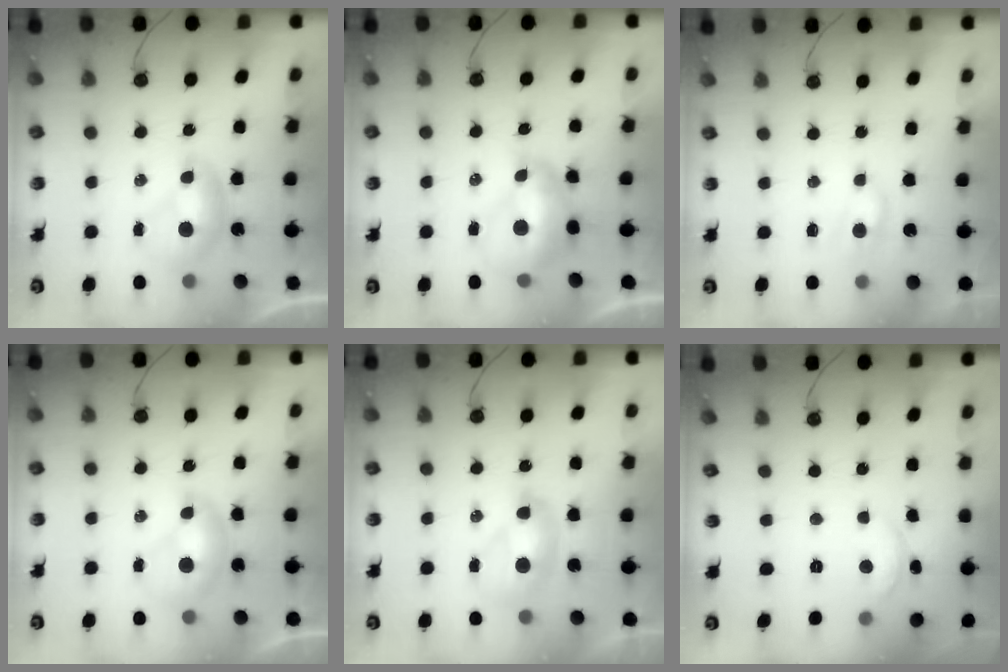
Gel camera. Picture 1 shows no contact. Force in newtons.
{"total": 2.5, "press": 2.4, "slide": 0.8}
{"total": 1.1, "press": 1.0, "slide": 0.4}
{"total": 2.0, "press": 1.8, "slide": 0.8}
{"total": 2.0, "press": 2.0, "slide": 0.2}
{"total": 1.5, "press": 1.3, "slide": 0.7}